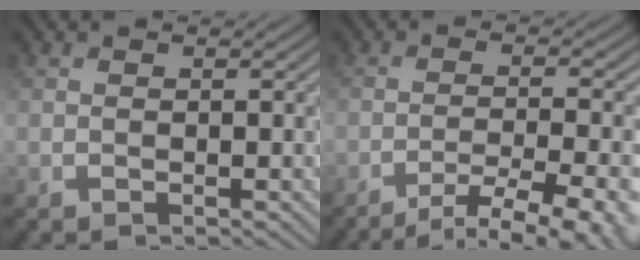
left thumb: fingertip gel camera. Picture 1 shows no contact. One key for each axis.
{"total": 9.6, "fx": -7.4, "fy": 1.6, "fz": 5.9, "tx": -0.096, "ty": -0.006, "tz": -0.094}